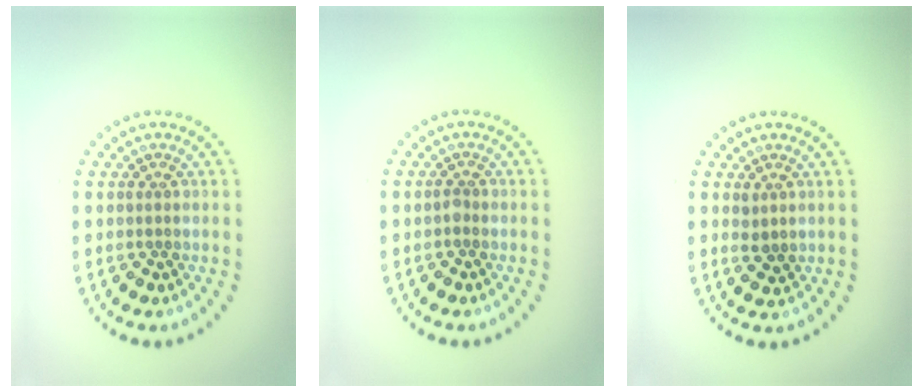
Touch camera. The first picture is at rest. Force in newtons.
{"total": 0.6, "press": 0.5, "slide": 0.3}
{"total": 1.1, "press": 1.1, "slide": 0.3}